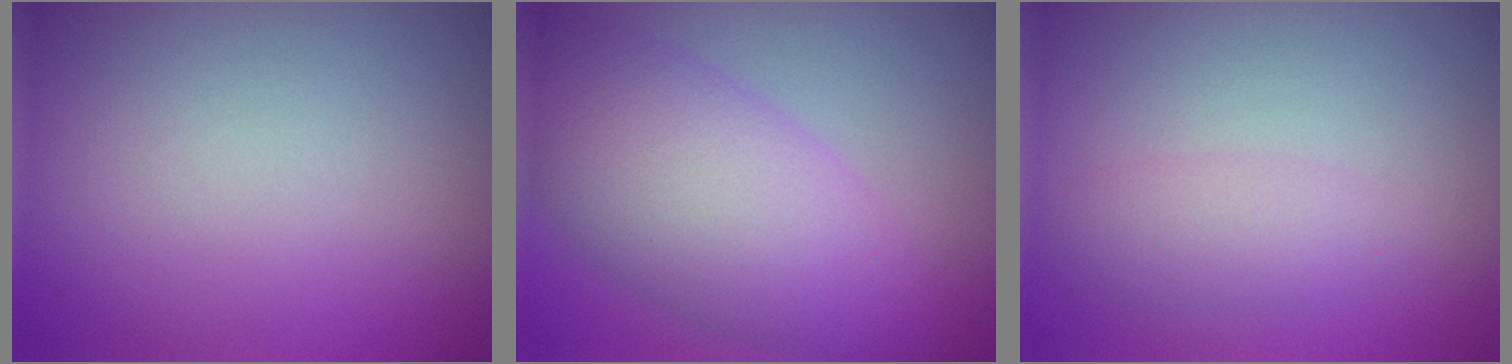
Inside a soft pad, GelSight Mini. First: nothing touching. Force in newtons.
{"total": 8.1, "press": 8.1, "slide": 0.3}
{"total": 2.1, "press": 2.0, "slide": 0.2}